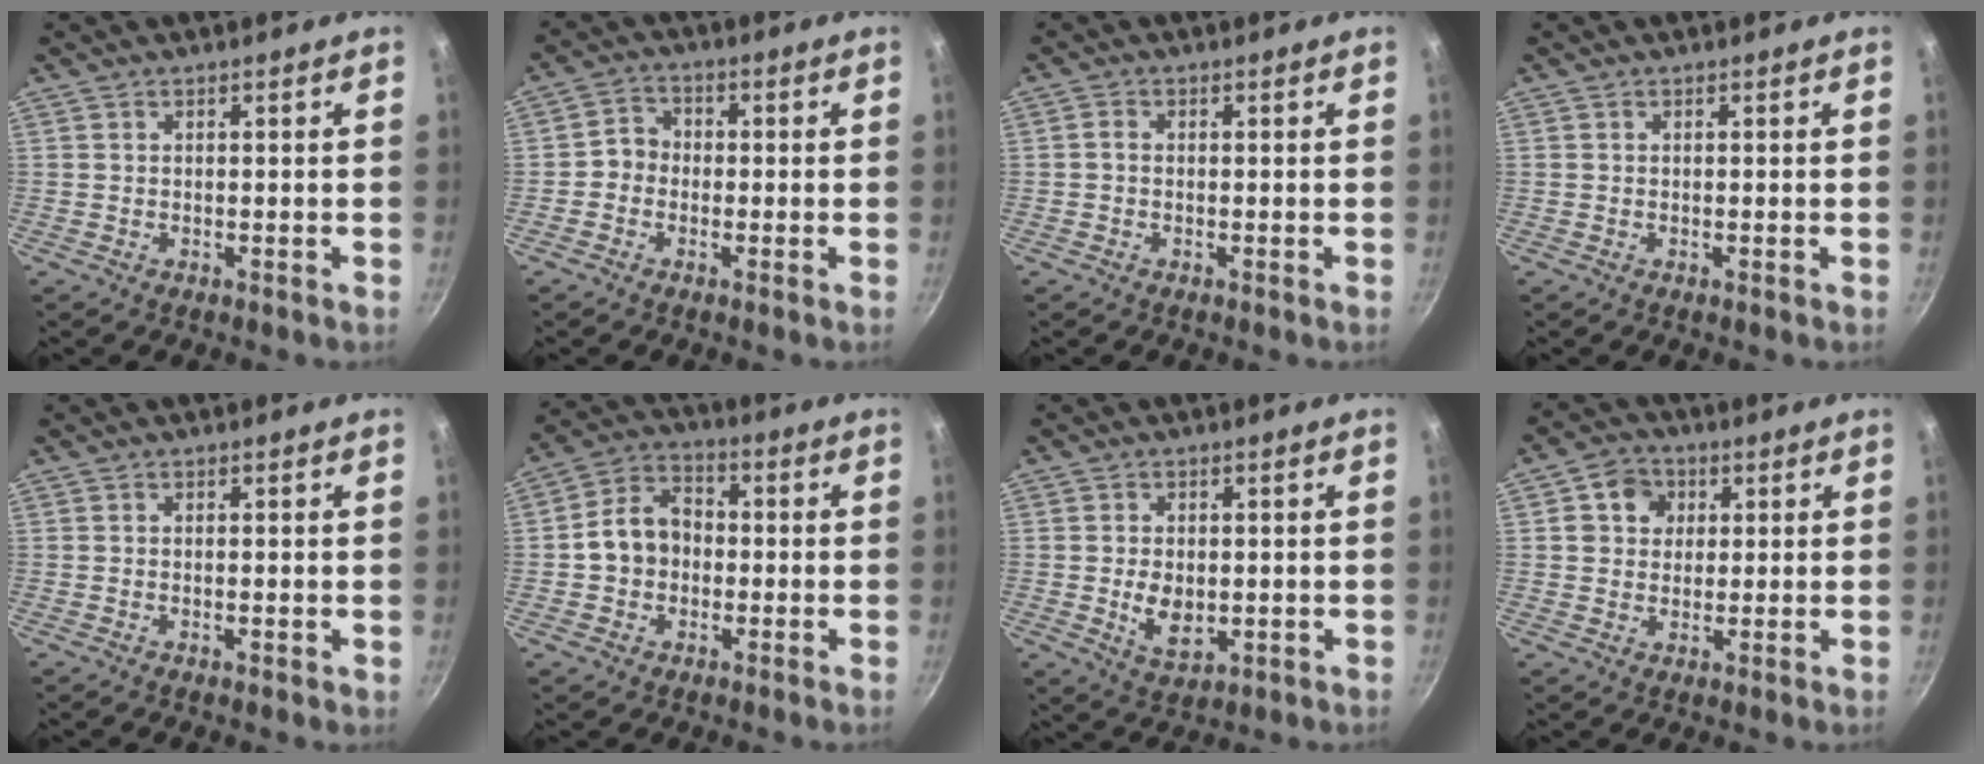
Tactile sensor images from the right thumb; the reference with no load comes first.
{"total": 3.9, "force": [-0.8, 3.5, 1.6], "torque": [-0.003, 0.015, -0.027]}
{"total": 1.2, "force": [-0.2, 0.9, 0.7], "torque": [-0.013, 0.006, -0.005]}
{"total": 0.0}
{"total": 0.9, "force": [-0.1, 0.3, 0.9], "torque": [-0.013, 0.000, -0.004]}
{"total": 9.4, "force": [-0.7, 7.5, 5.7], "torque": [-0.071, 0.028, -0.028]}
{"total": 6.3, "force": [-0.5, 4.1, 4.7], "torque": [-0.073, -0.009, 0.001]}
{"total": 6.6, "force": [2.0, 5.7, 2.6], "torque": [-0.012, 0.004, 0.024]}